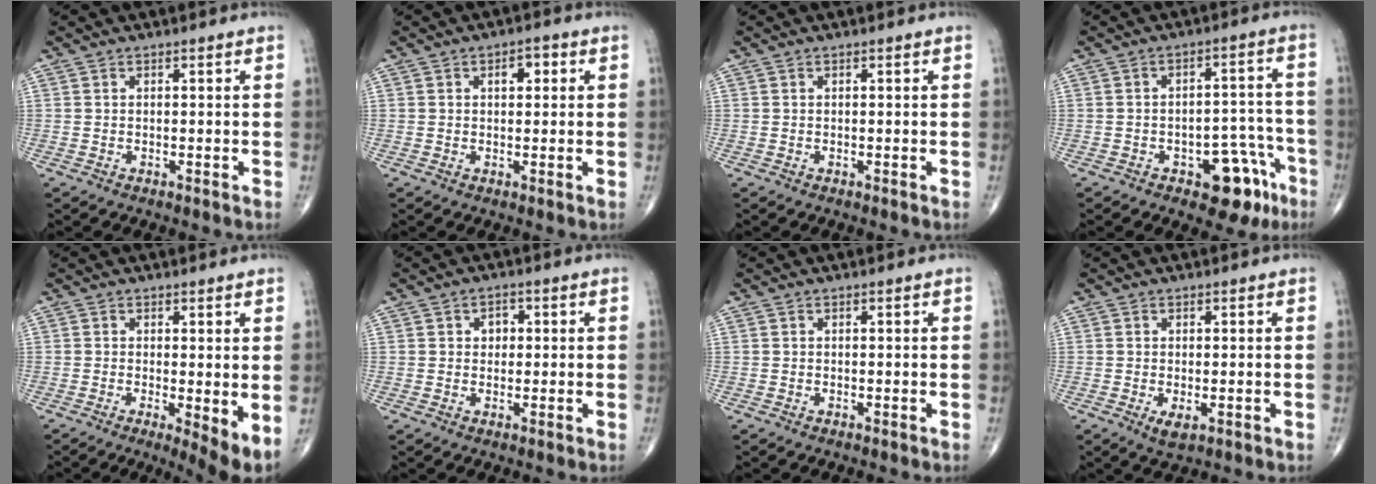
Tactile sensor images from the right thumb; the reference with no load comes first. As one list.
[{"total": 3.2, "force": [1.0, 1.9, 2.4], "torque": [-0.023, 0.003, 0.010]}, {"total": 0.0}, {"total": 10.6, "force": [-5.6, 5.4, 7.2], "torque": [-0.054, 0.045, -0.069]}, {"total": 5.4, "force": [-0.5, 1.3, 5.3], "torque": [-0.084, -0.017, -0.009]}, {"total": 2.6, "force": [0.4, 2.1, 1.4], "torque": [-0.006, 0.003, 0.004]}, {"total": 0.0}, {"total": 2.4, "force": [-0.7, 1.1, 2.1], "torque": [-0.035, -0.006, -0.007]}]